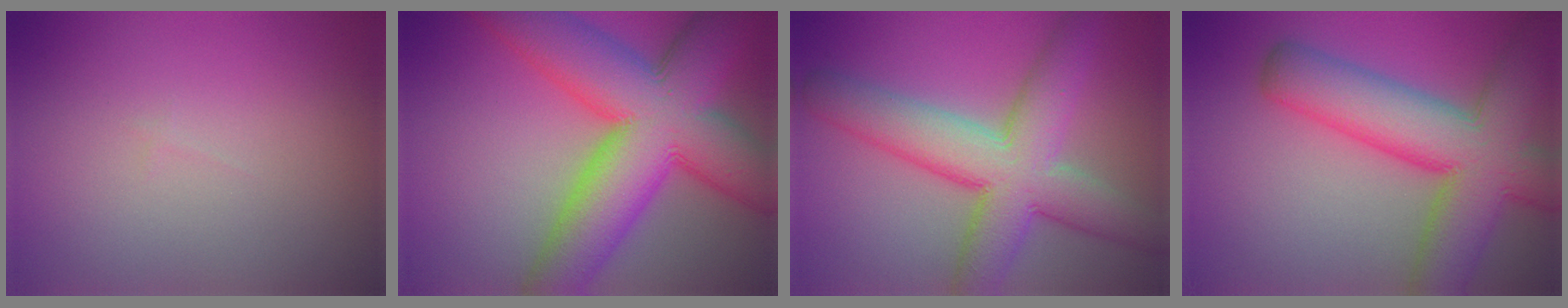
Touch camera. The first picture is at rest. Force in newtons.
{"total": 15.4, "press": 15.4, "slide": 0.6}
{"total": 9.4, "press": 9.4, "slide": 0.5}
{"total": 11.7, "press": 11.7, "slide": 0.4}